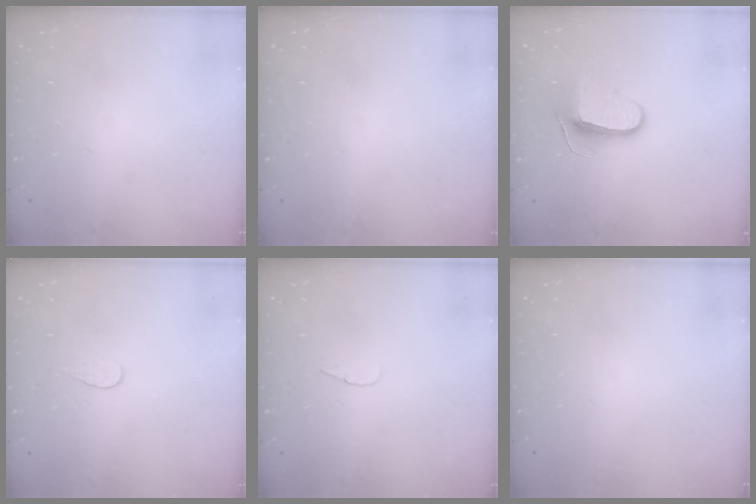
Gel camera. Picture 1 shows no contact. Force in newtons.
{"total": 0.5, "press": 0.5, "slide": 0.1}
{"total": 8.6, "press": 8.6, "slide": 0.5}
{"total": 3.9, "press": 3.9, "slide": 0.4}
{"total": 3.8, "press": 3.8, "slide": 0.4}
{"total": 0.0}